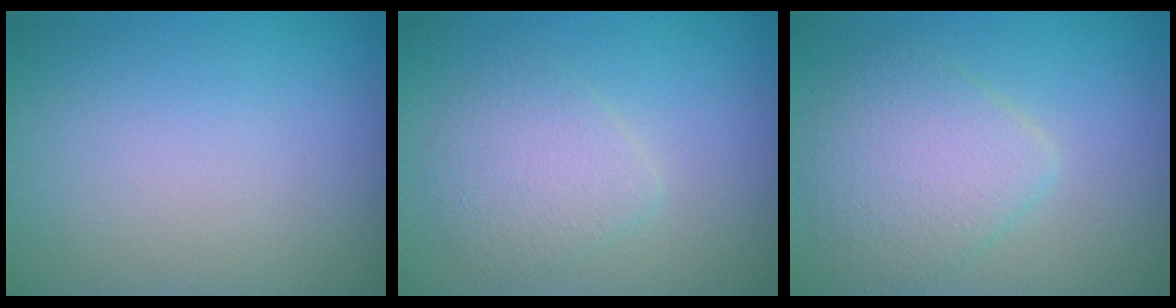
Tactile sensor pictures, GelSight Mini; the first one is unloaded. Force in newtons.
{"total": 2.9, "press": 2.9, "slide": 0.0}
{"total": 4.5, "press": 4.5, "slide": 0.1}